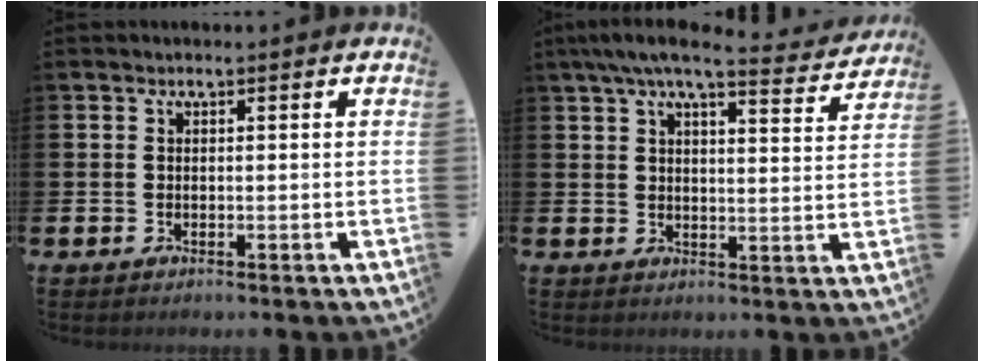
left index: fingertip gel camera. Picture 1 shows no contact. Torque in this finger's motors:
{"motor_torque": [1.05, -1.09, 0.74, 0.21]}